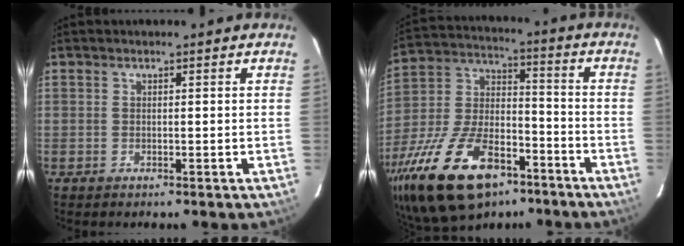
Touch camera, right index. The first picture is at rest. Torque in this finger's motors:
{"motor_torque": [1.13, -1.01, 0.94, 0.13]}